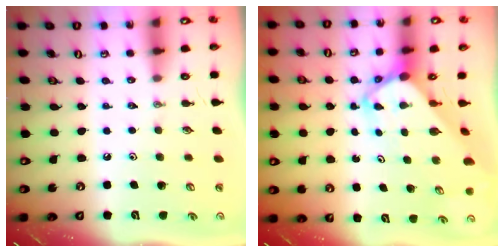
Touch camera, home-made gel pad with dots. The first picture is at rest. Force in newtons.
{"total": 4.3, "press": 4.3, "slide": 0.4}